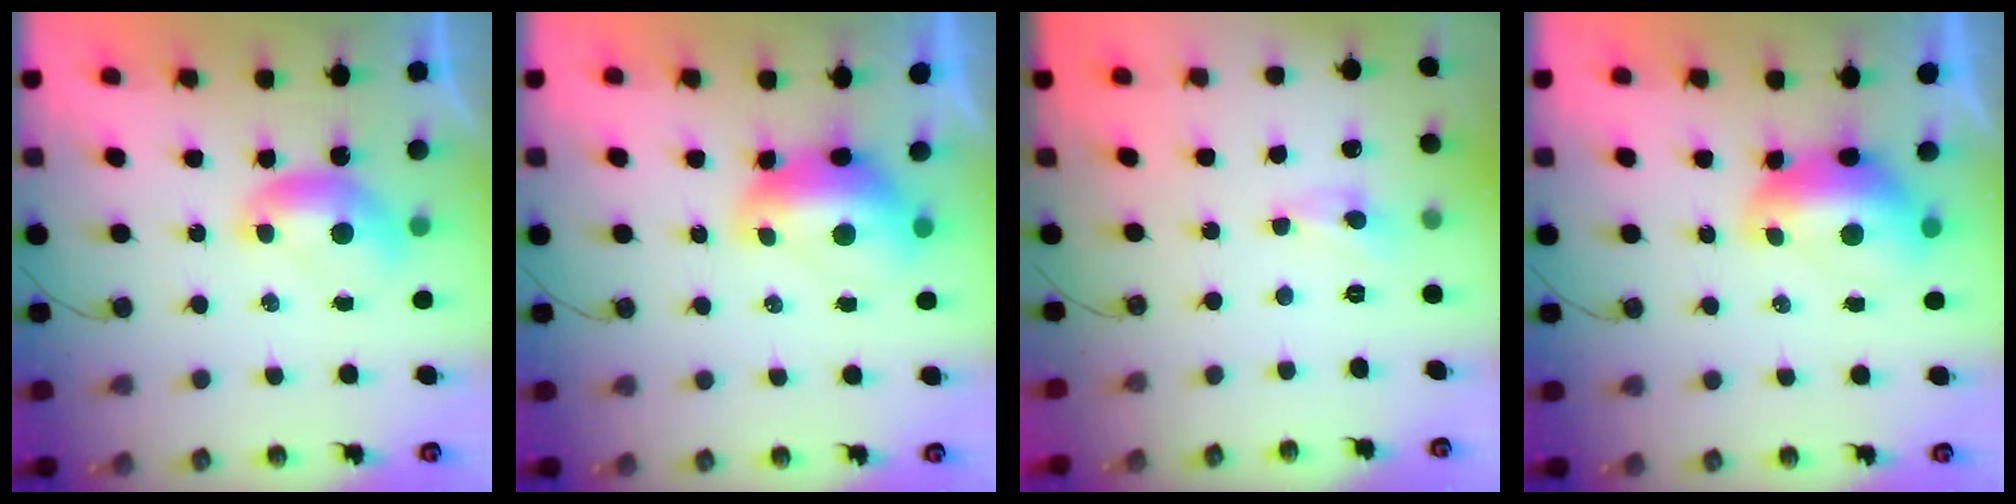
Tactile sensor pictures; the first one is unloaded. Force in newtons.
{"total": 2.7, "press": 2.6, "slide": 0.7}
{"total": 2.1, "press": 1.9, "slide": 0.7}
{"total": 2.7, "press": 2.6, "slide": 0.7}